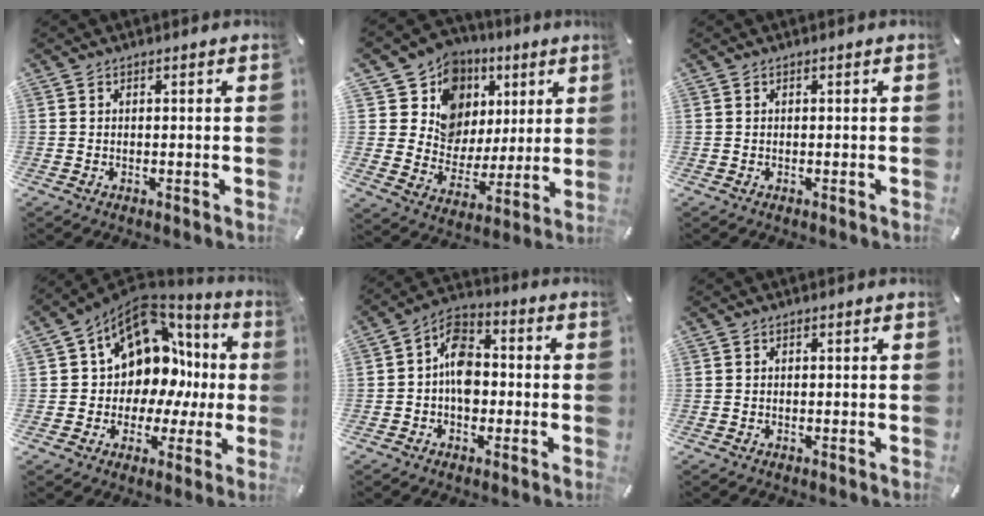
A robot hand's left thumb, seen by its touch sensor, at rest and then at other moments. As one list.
[{"total": 14.2, "force": [6.1, 12.5, 3.0], "torque": [-0.042, -0.053, 0.122]}, {"total": 0.0}, {"total": 13.4, "force": [5.4, 10.1, 6.9], "torque": [-0.110, -0.057, 0.099]}, {"total": 9.2, "force": [-1.2, 6.6, 6.4], "torque": [-0.108, 0.018, -0.019]}, {"total": 0.0}]